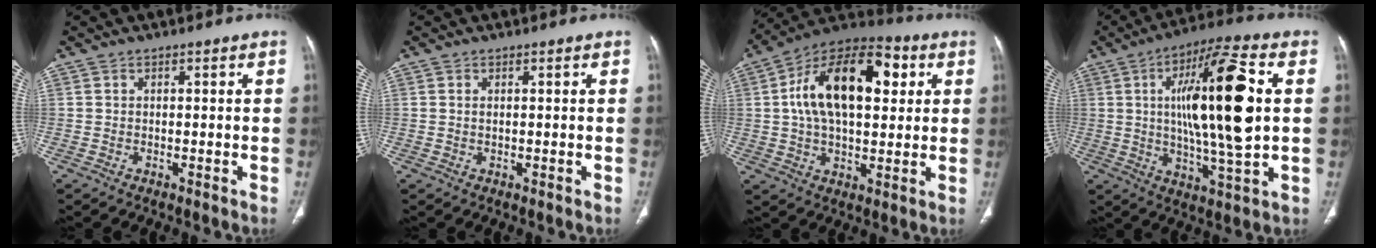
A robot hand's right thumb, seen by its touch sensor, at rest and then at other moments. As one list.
[{"total": 0.6, "force": [0.2, 0.2, 0.5], "torque": [-0.014, 0.003, 0.006]}, {"total": 21.5, "force": [4.7, 11.6, 17.5], "torque": [-0.266, 0.018, 0.067]}, {"total": 21.2, "force": [2.9, 4.8, 20.4], "torque": [-0.349, -0.002, 0.046]}]